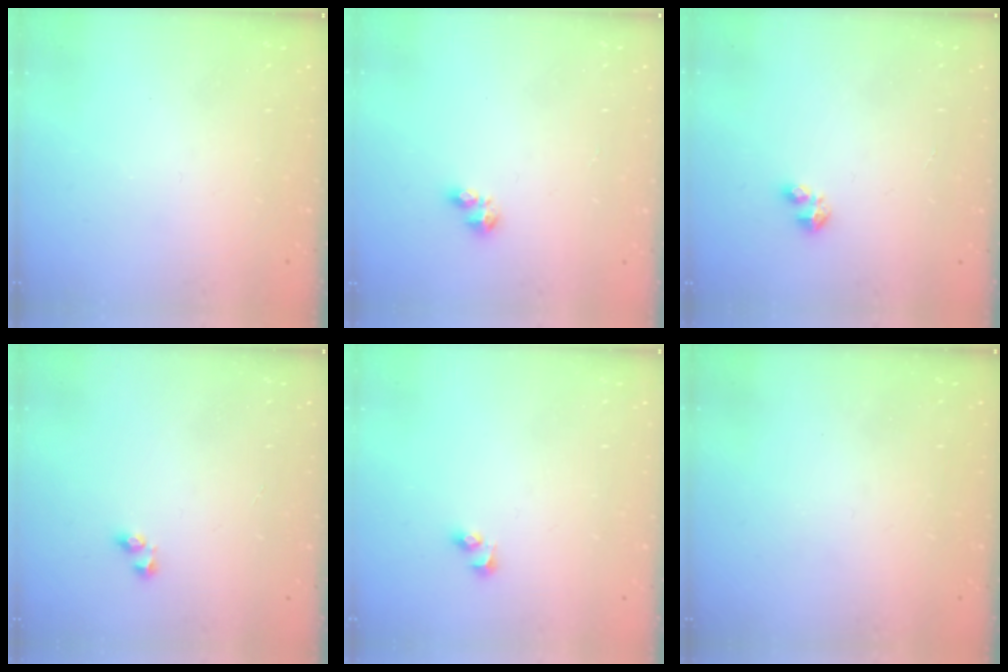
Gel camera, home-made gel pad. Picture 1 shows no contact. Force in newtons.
{"total": 4.0, "press": 3.9, "slide": 0.6}
{"total": 2.9, "press": 2.9, "slide": 0.5}
{"total": 2.2, "press": 1.9, "slide": 1.1}
{"total": 2.7, "press": 2.5, "slide": 1.2}
{"total": 0.7, "press": 0.6, "slide": 0.4}